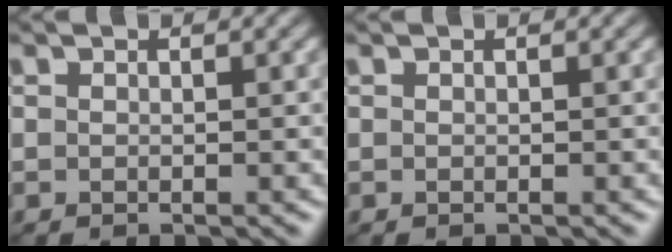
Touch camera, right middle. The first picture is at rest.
{"total": 0.0}